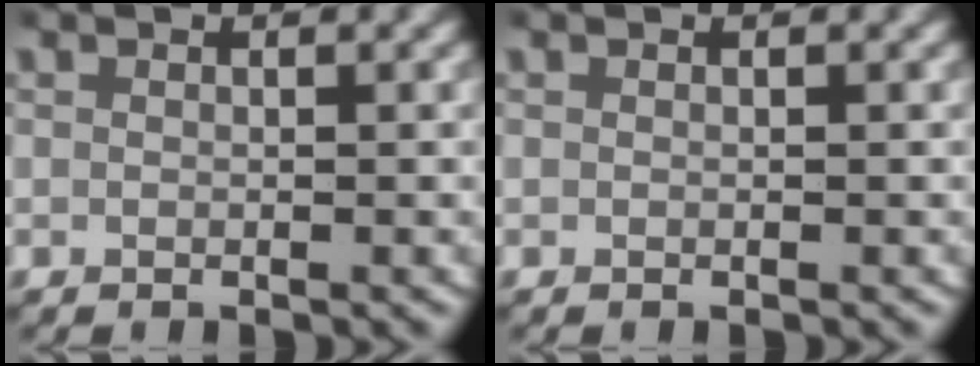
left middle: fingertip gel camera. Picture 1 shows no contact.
{"total": 0.0}